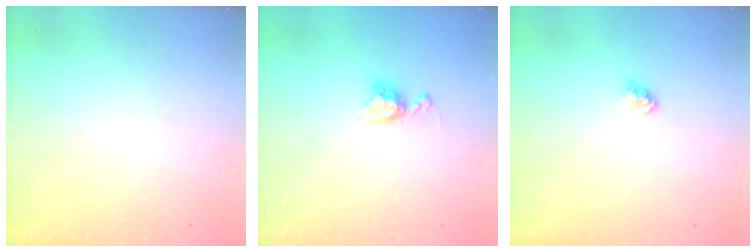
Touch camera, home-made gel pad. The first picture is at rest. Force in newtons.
{"total": 7.7, "press": 7.7, "slide": 0.6}
{"total": 2.4, "press": 2.4, "slide": 0.1}